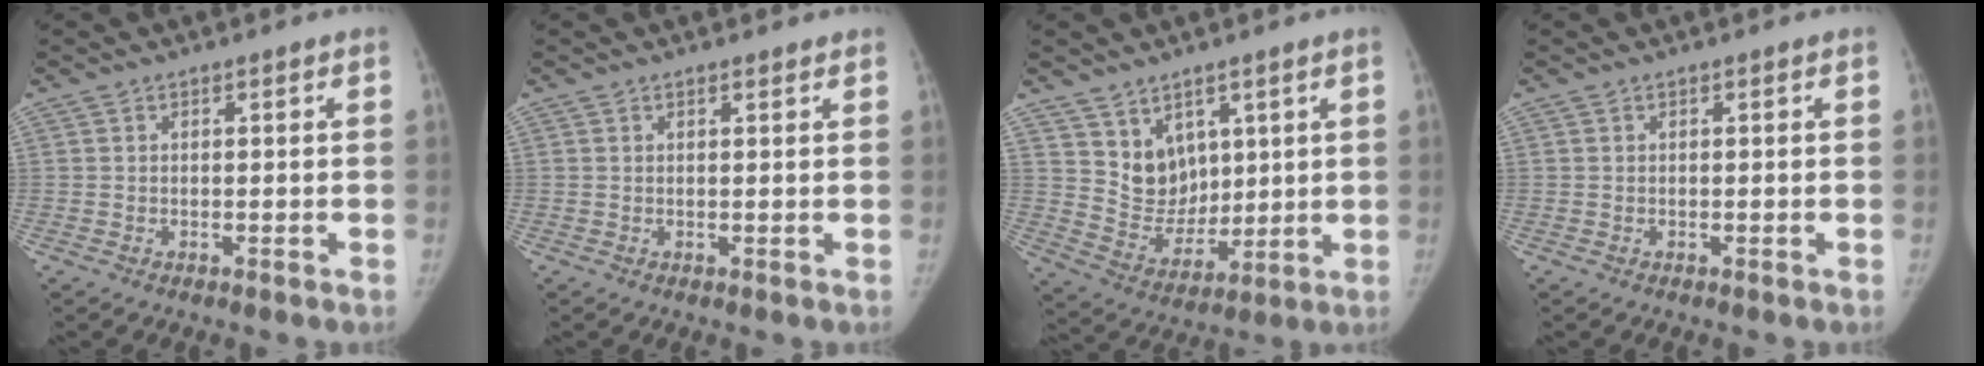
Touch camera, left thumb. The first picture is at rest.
{"total": 0.9, "force": [0.7, 0.3, 0.4], "torque": [-0.007, -0.005, 0.011]}
{"total": 8.8, "force": [4.8, 6.7, 3.0], "torque": [-0.017, -0.040, 0.105]}
{"total": 0.0}